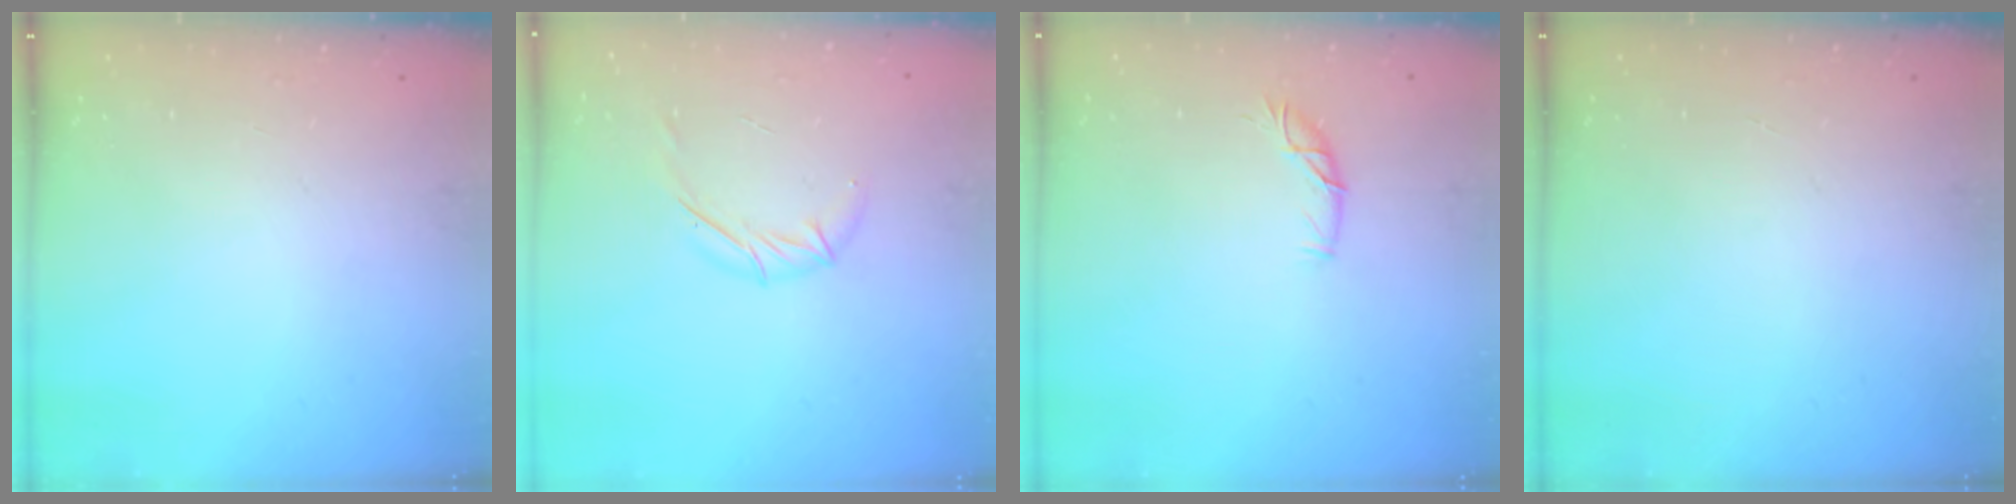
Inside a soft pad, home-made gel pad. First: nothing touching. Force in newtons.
{"total": 5.8, "press": 5.7, "slide": 1.3}
{"total": 6.1, "press": 6.1, "slide": 0.6}
{"total": 0.0}